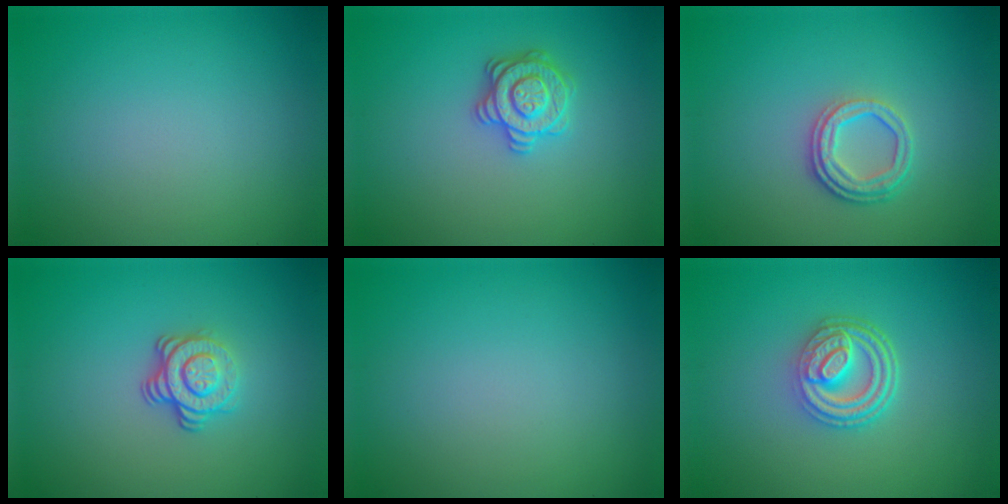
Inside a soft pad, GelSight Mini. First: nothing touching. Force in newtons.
{"total": 2.9, "press": 2.8, "slide": 0.4}
{"total": 3.1, "press": 2.5, "slide": 1.8}
{"total": 3.6, "press": 2.5, "slide": 2.5}
{"total": 0.0}
{"total": 4.8, "press": 3.6, "slide": 3.2}